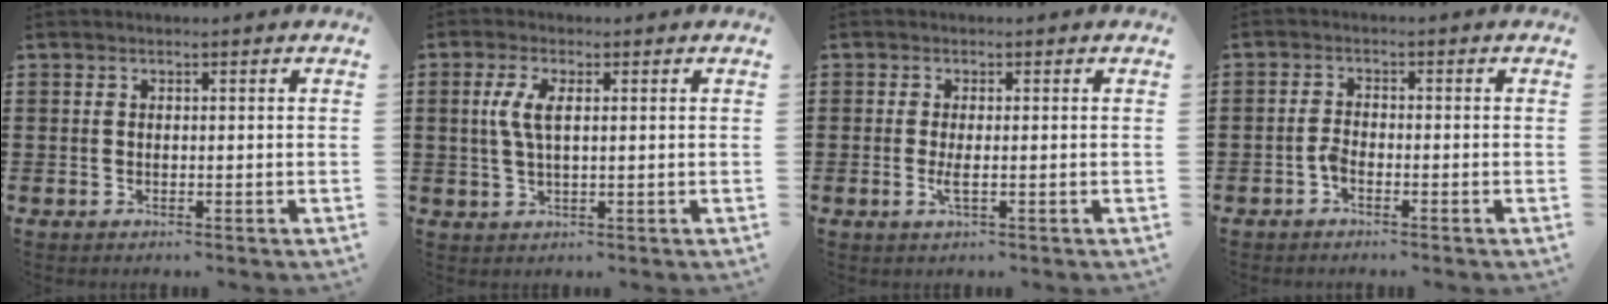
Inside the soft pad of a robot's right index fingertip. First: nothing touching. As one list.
[{"total": 4.2, "force": [0.8, 1.6, 3.8], "torque": [-0.092, 0.002, 0.006]}, {"total": 2.2, "force": [-0.5, 0.4, 2.1], "torque": [-0.045, -0.005, -0.011]}, {"total": 1.7, "force": [-1.1, 0.6, 1.1], "torque": [-0.031, -0.002, -0.023]}]